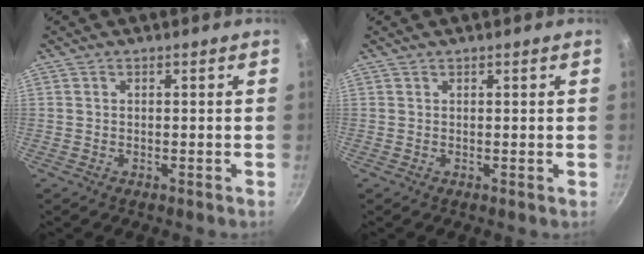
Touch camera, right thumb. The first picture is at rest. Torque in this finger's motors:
{"motor_torque": [-0.05, -0.10, 0.34, -0.14, 0.02]}